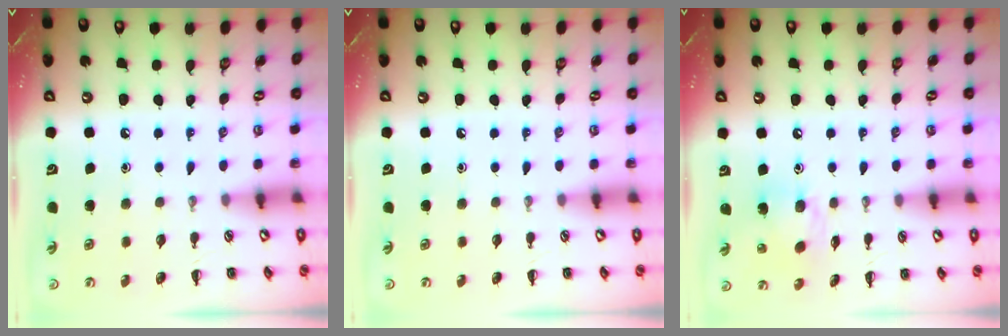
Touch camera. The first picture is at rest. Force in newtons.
{"total": 0.0}
{"total": 9.5, "press": 9.4, "slide": 1.3}